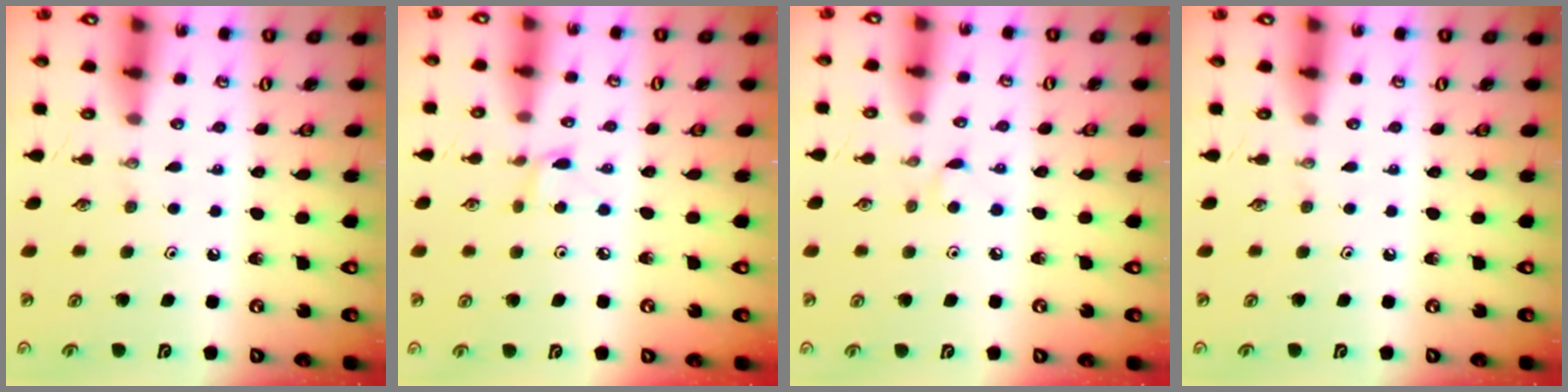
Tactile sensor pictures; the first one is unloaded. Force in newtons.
{"total": 3.3, "press": 3.3, "slide": 0.4}
{"total": 3.6, "press": 3.6, "slide": 0.5}
{"total": 0.0}